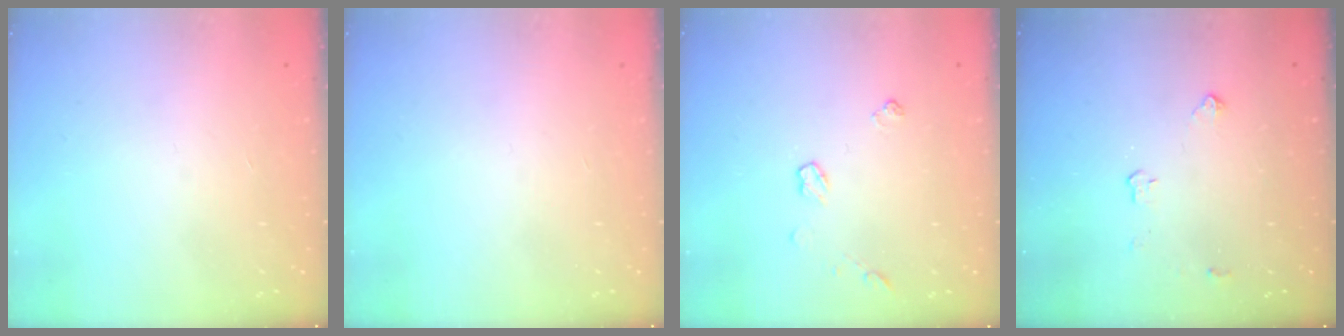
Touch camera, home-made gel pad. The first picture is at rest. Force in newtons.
{"total": 0.0}
{"total": 5.2, "press": 5.1, "slide": 0.7}
{"total": 3.2, "press": 3.1, "slide": 0.5}